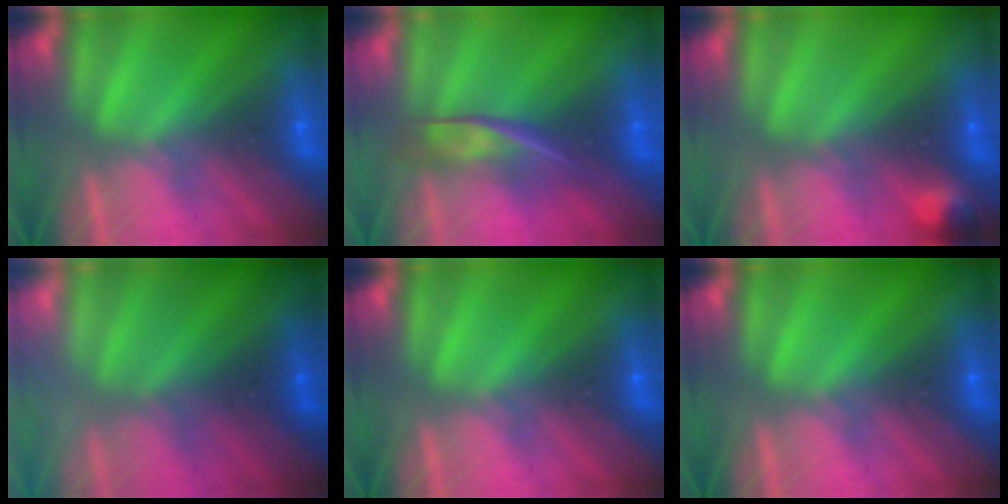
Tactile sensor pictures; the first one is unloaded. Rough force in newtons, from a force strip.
{"total": 2.4}
{"total": 2.9}
{"total": 2.9}
{"total": 0.0}
{"total": 0.0}